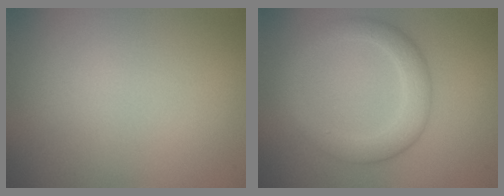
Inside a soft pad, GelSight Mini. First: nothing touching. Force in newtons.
{"total": 3.7, "press": 3.7, "slide": 0.2}